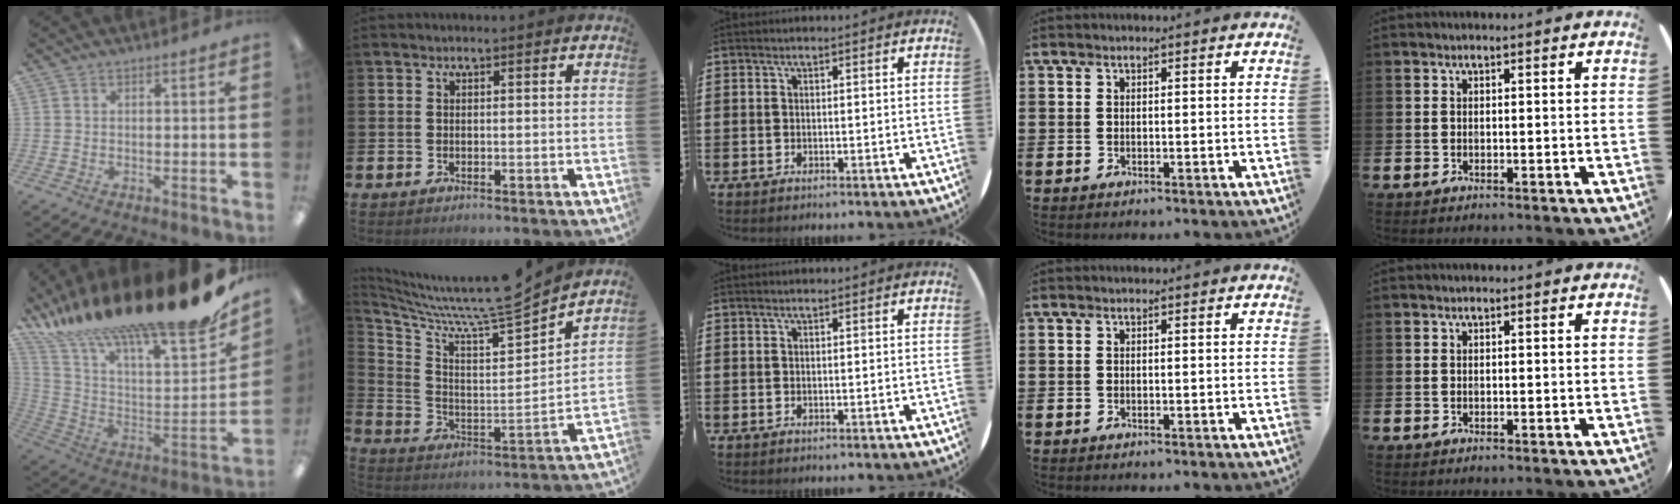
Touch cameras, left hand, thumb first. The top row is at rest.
{"thumb": {"total": 21.8, "force": [16.3, 3.1, 14.0], "torque": [-0.183, -0.142, 0.266]}, "index": {"total": 8.3, "force": [7.4, 0.6, 3.7], "torque": [-0.102, -0.068, 0.117]}}